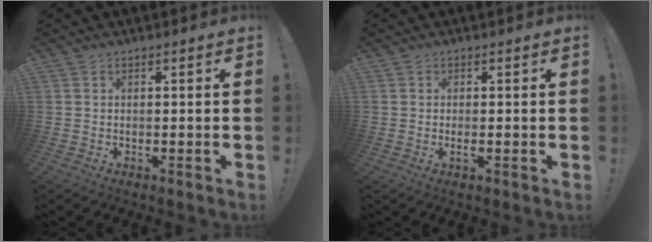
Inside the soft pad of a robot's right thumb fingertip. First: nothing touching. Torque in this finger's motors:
{"motor_torque": [-0.14, 0.02, 0.16, 0.11, -0.08]}